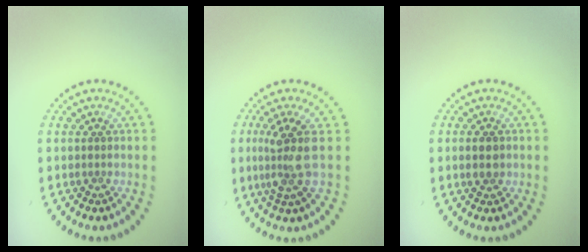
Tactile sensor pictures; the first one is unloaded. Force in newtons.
{"total": 3.5, "press": 2.8, "slide": 2.2}
{"total": 1.3, "press": 1.3, "slide": 0.1}